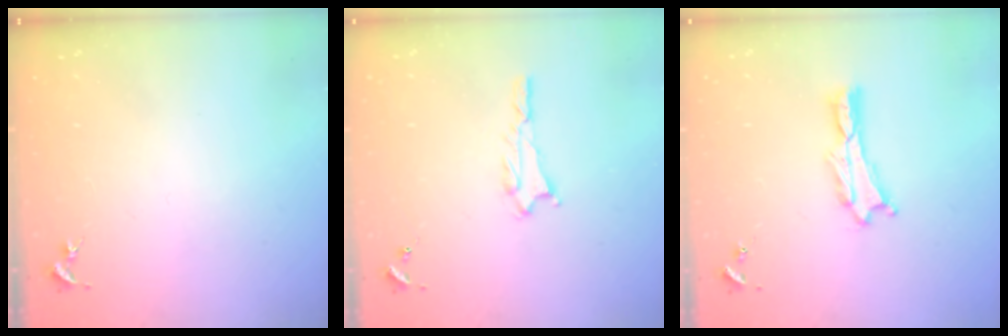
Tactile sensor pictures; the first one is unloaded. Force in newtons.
{"total": 1.8, "press": 1.8, "slide": 0.2}
{"total": 0.8, "press": 0.7, "slide": 0.2}